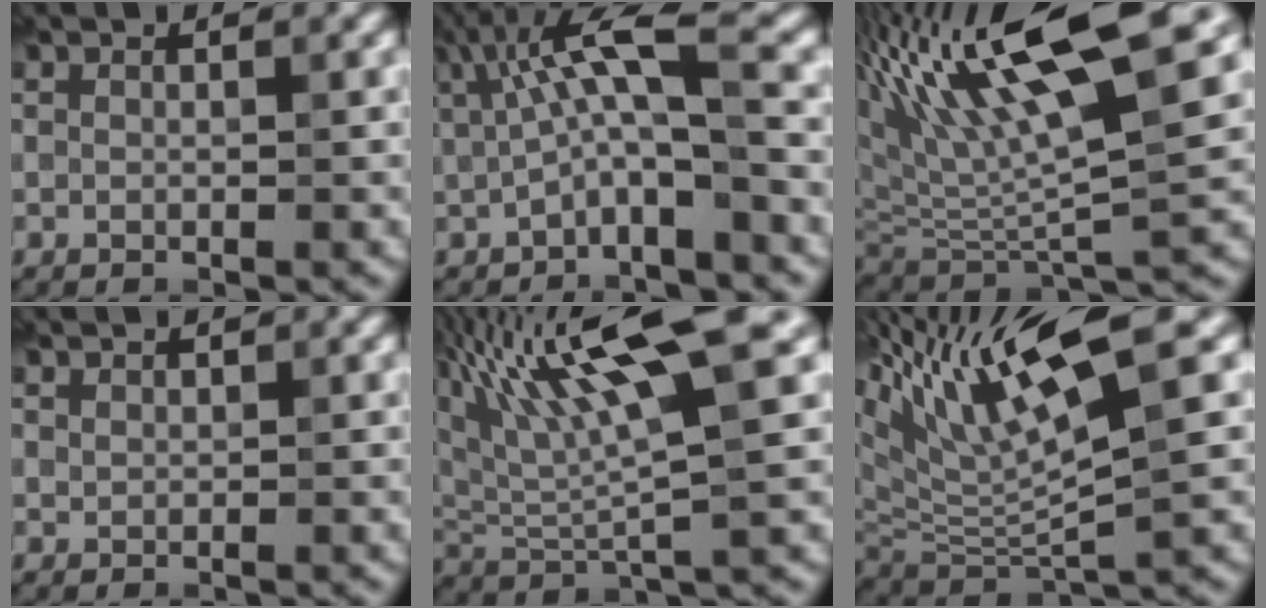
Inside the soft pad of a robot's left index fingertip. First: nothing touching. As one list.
[{"total": 4.4, "force": [0.2, 0.4, 4.3], "torque": [-0.110, -0.001, 0.029]}, {"total": 11.1, "force": [4.2, 2.4, 9.9], "torque": [-0.208, 0.005, 0.102]}, {"total": 1.4, "force": [0.5, -0.7, -1.1], "torque": [-0.002, -0.005, 0.035]}, {"total": 8.1, "force": [4.0, 1.0, 7.0], "torque": [-0.158, 0.003, 0.101]}, {"total": 9.8, "force": [4.9, 1.5, 8.4], "torque": [-0.188, 0.006, 0.122]}]